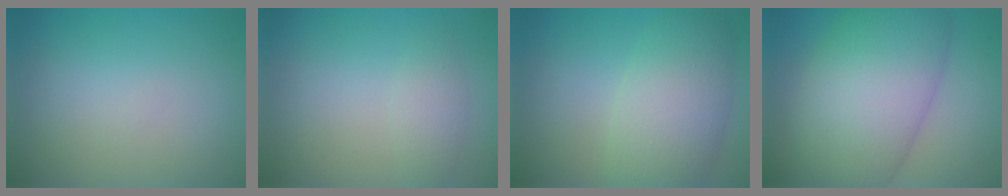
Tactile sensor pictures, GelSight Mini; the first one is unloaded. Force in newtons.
{"total": 1.6, "press": 1.6, "slide": 0.0}
{"total": 6.8, "press": 6.8, "slide": 0.2}
{"total": 11.2, "press": 11.2, "slide": 0.2}